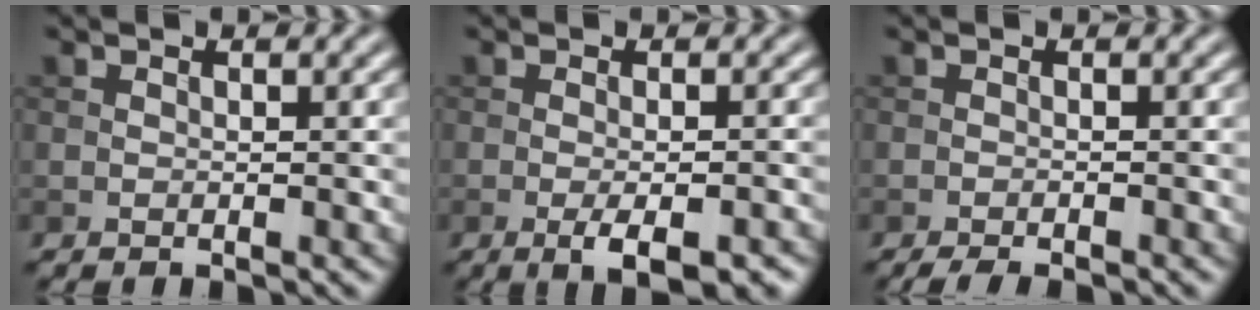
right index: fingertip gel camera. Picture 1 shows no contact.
{"total": 4.4, "force": [-2.1, 1.2, 3.6], "torque": [-0.061, -0.006, -0.027]}
{"total": 2.1, "force": [-1.7, 0.3, 1.1], "torque": [-0.016, 0.000, -0.028]}